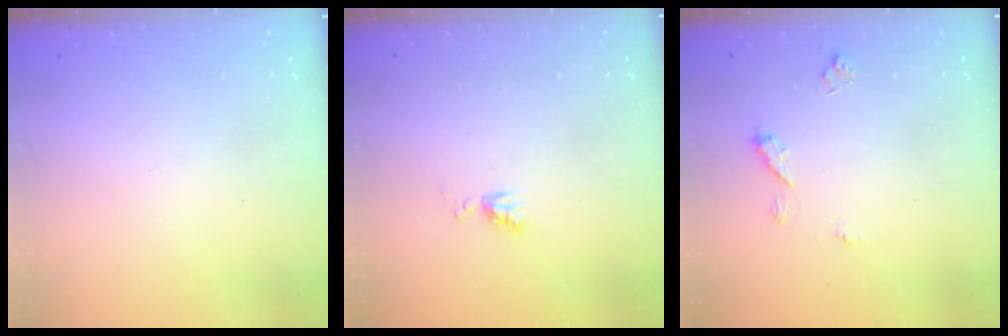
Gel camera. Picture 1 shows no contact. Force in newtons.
{"total": 4.3, "press": 4.2, "slide": 0.7}
{"total": 7.0, "press": 7.0, "slide": 0.7}